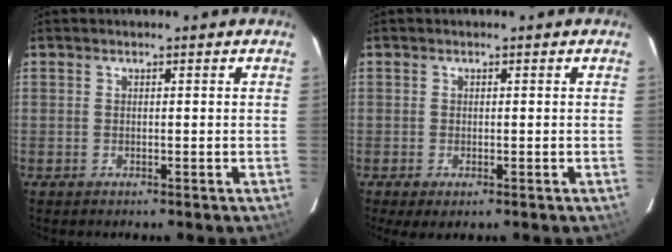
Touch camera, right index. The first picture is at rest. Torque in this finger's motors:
{"motor_torque": [0.25, -0.17, 0.14, 0.03]}